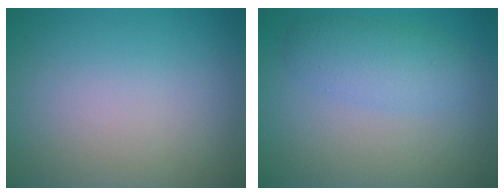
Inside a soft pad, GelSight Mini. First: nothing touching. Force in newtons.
{"total": 3.0, "press": 3.0, "slide": 0.1}